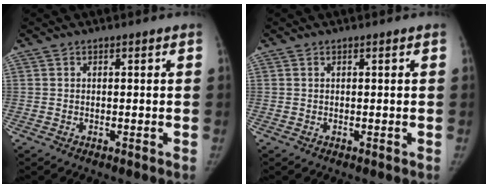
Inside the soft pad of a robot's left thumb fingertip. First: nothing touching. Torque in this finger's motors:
{"motor_torque": [-0.23, -0.30, 0.36, -0.24, 0.02]}